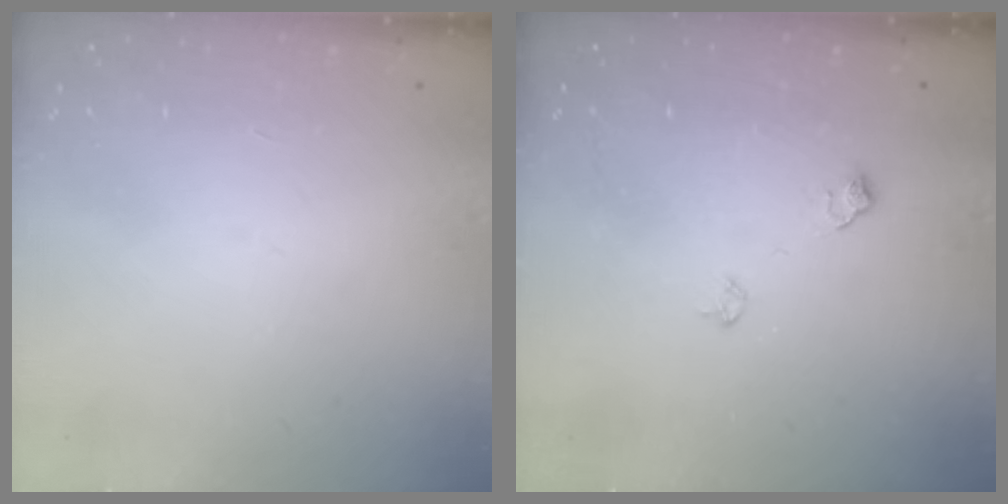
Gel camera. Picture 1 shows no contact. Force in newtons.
{"total": 6.2, "press": 6.1, "slide": 0.8}